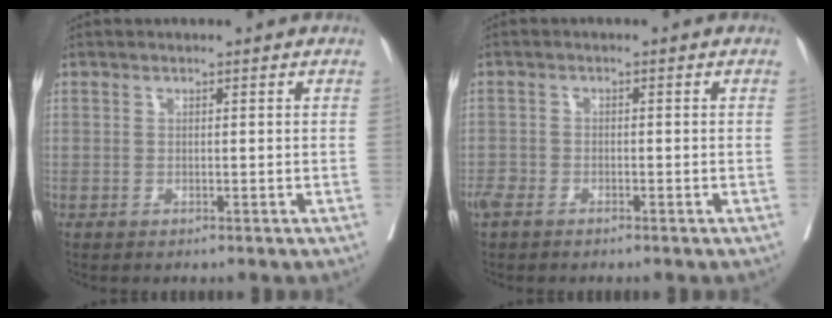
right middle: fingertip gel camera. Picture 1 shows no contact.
{"total": 2.5, "force": [-2.0, 1.2, 1.1], "torque": [-0.026, -0.002, -0.038]}